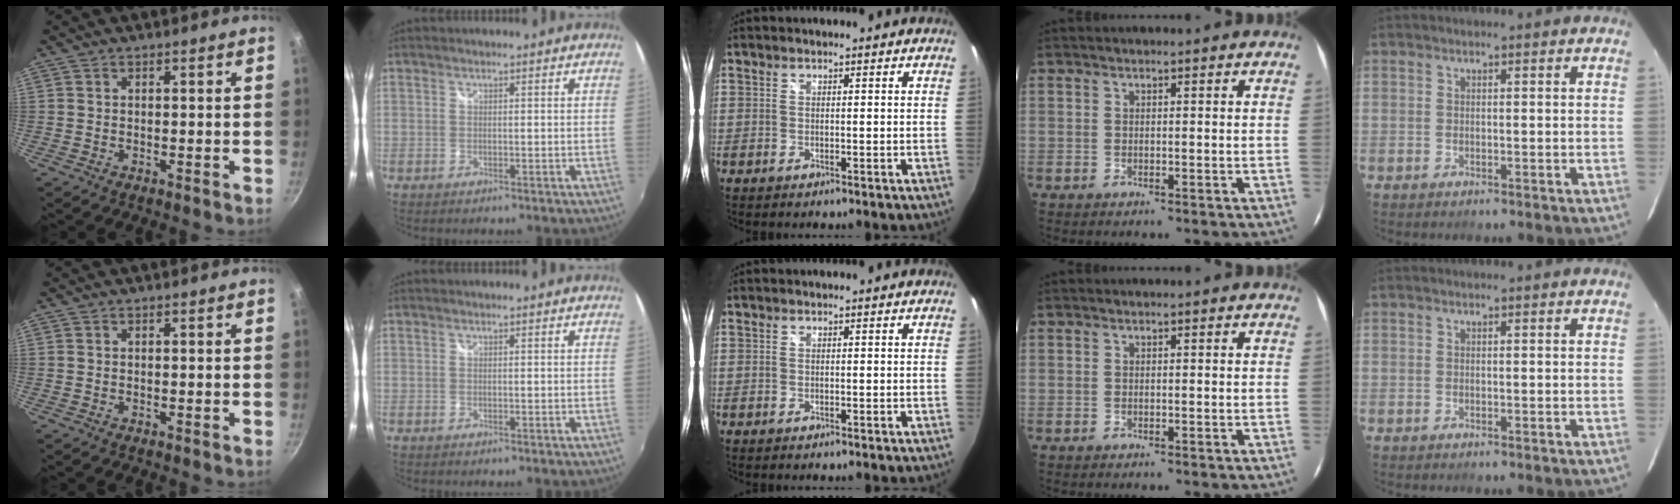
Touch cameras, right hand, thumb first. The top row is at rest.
{}